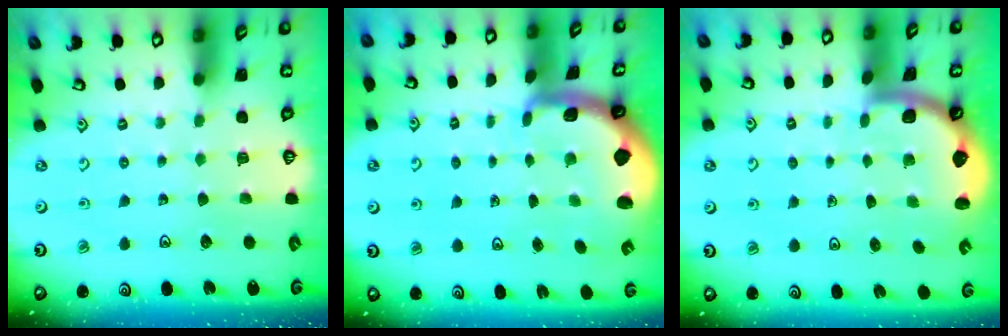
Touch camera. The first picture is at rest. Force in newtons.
{"total": 1.9, "press": 1.8, "slide": 0.5}
{"total": 1.6, "press": 1.6, "slide": 0.1}